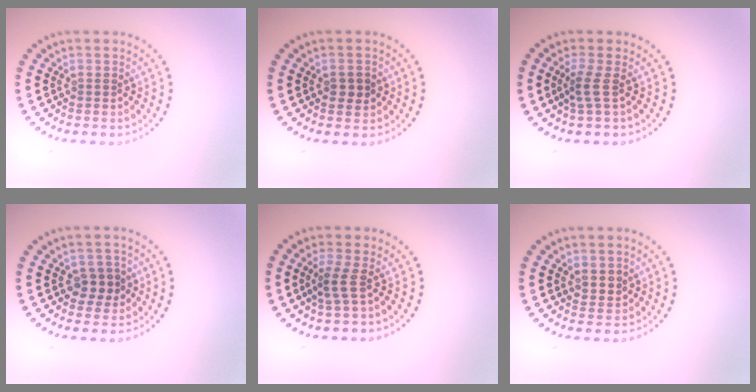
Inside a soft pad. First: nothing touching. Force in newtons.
{"total": 1.5, "press": 1.5, "slide": 0.1}
{"total": 1.8, "press": 1.1, "slide": 1.4}
{"total": 2.1, "press": 2.0, "slide": 0.7}
{"total": 1.9, "press": 1.3, "slide": 1.4}
{"total": 1.5, "press": 1.4, "slide": 0.7}